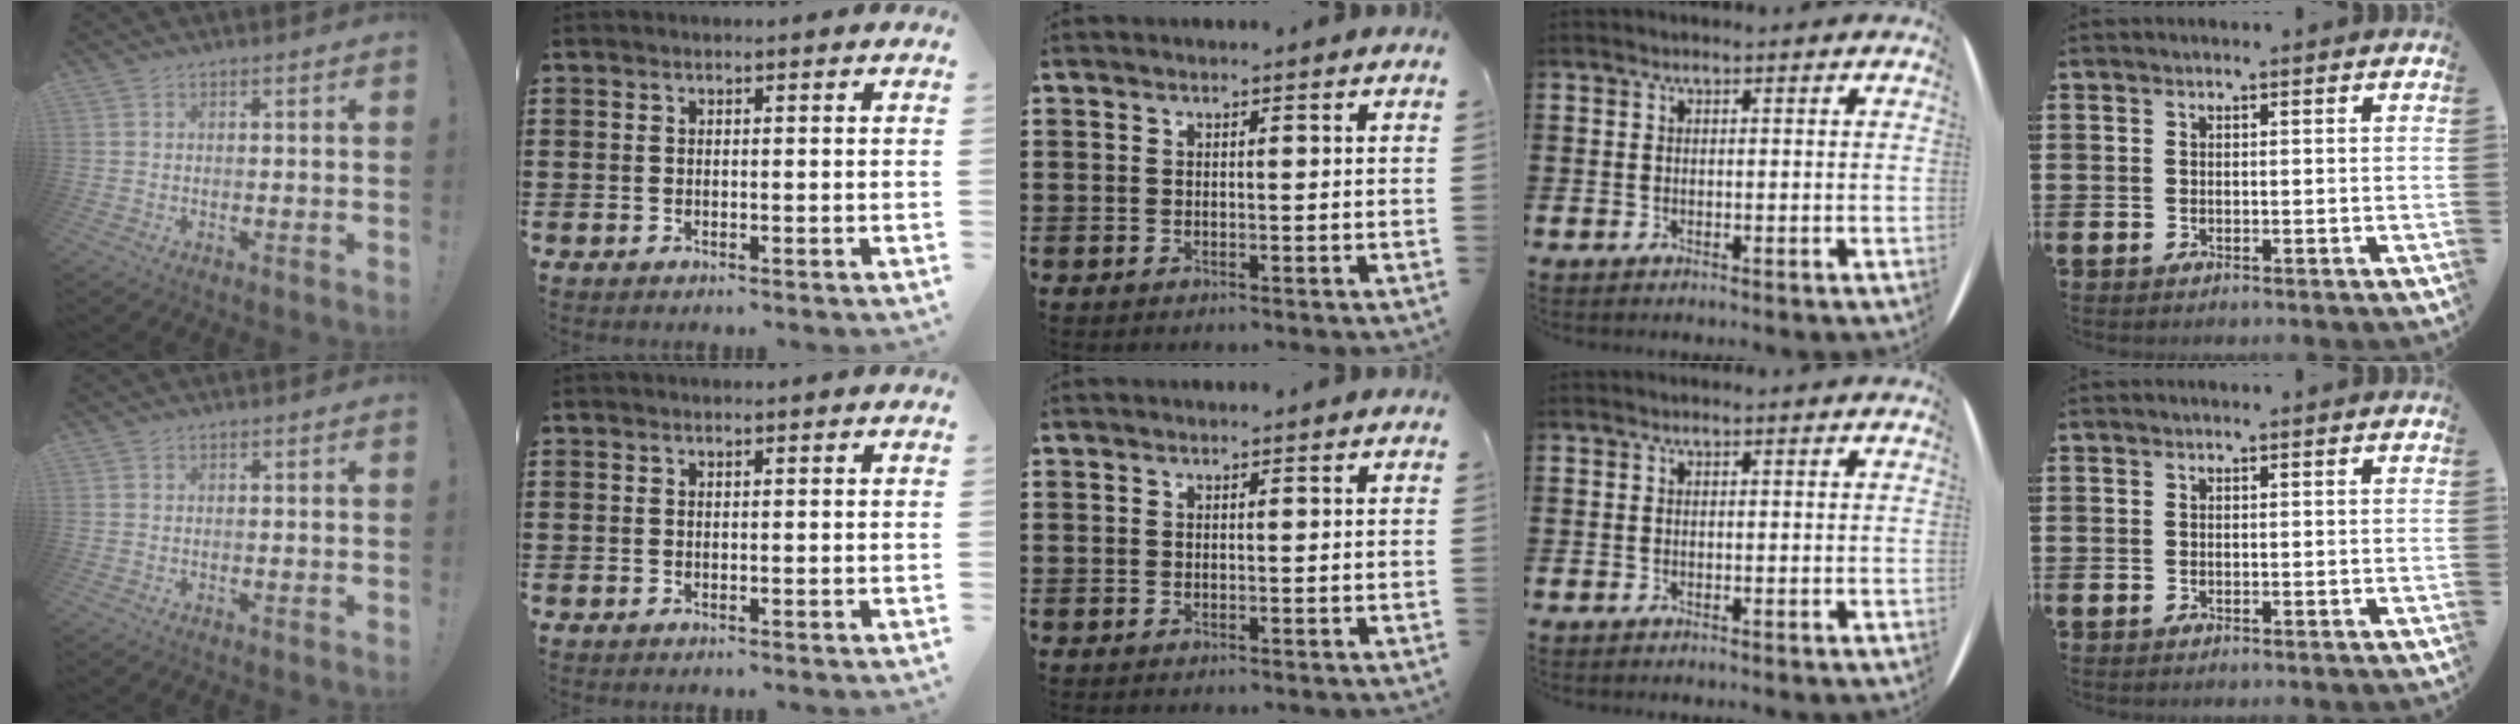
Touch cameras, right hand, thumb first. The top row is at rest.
{}